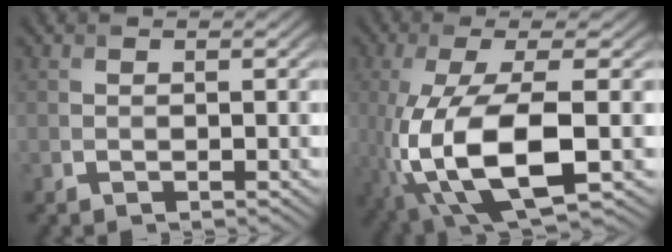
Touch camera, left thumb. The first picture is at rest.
{"total": 13.2, "force": [-3.5, 4.8, 11.9], "torque": [-0.258, -0.018, -0.061]}